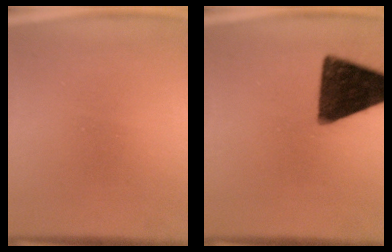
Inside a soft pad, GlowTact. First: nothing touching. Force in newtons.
{"total": 15.1}